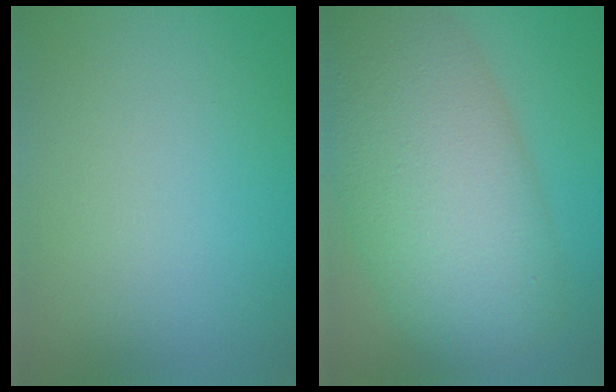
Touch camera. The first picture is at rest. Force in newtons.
{"total": 11.4, "press": 11.3, "slide": 0.8}